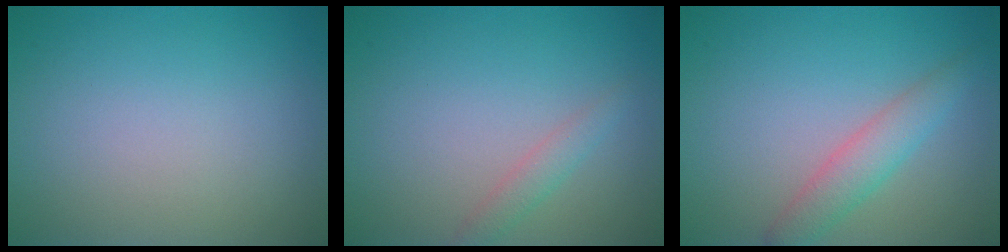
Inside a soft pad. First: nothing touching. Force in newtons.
{"total": 1.4, "press": 1.4, "slide": 0.0}
{"total": 2.8, "press": 2.8, "slide": 0.1}